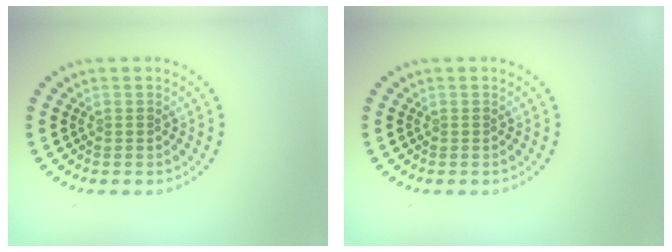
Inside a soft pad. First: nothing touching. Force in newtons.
{"total": 0.0}